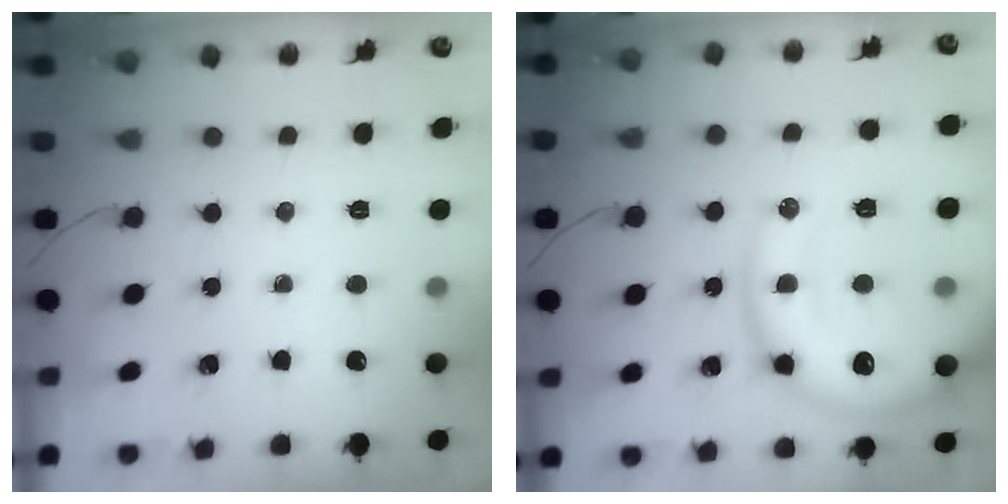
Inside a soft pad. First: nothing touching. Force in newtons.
{"total": 20.8, "press": 20.7, "slide": 2.4}